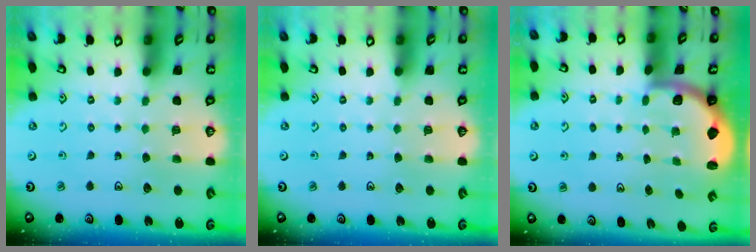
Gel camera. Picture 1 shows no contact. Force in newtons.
{"total": 0.0}
{"total": 1.9, "press": 1.8, "slide": 0.5}